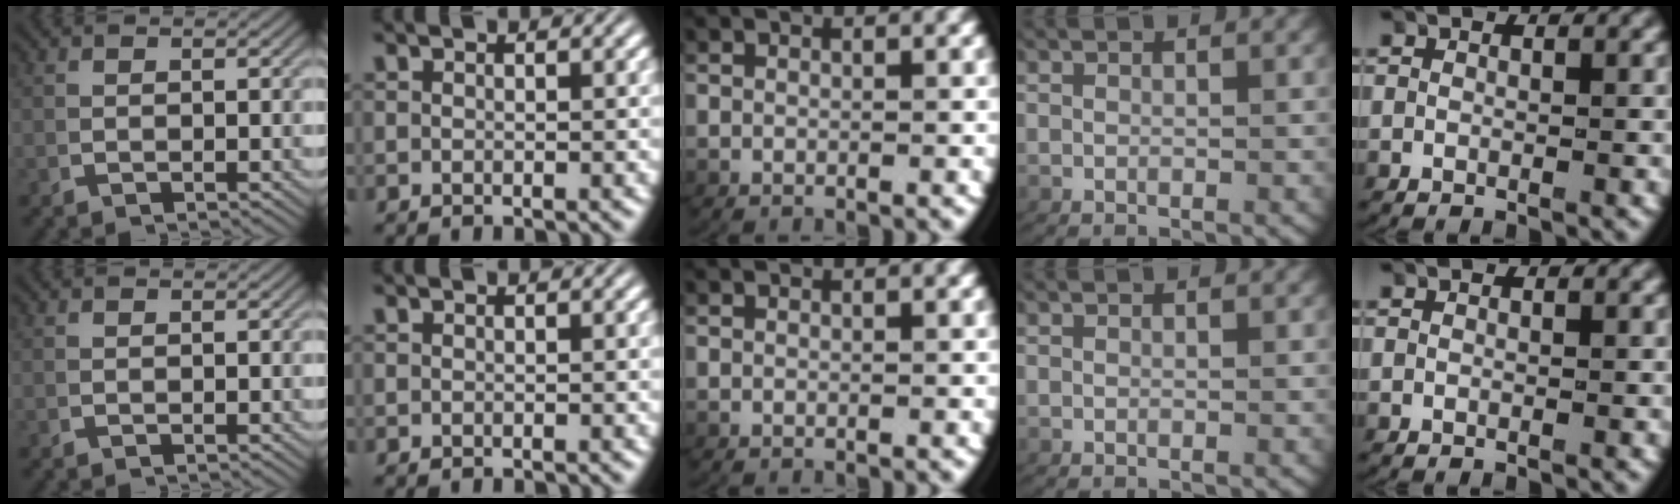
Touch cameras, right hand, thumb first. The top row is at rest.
{}